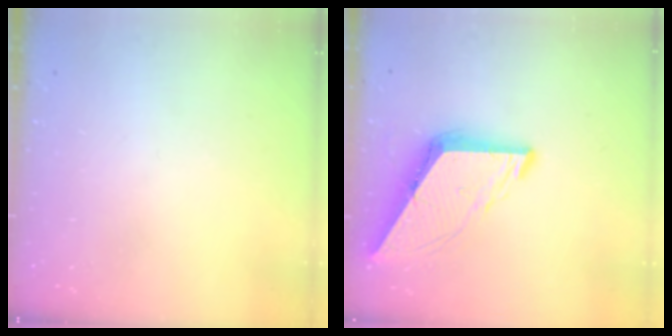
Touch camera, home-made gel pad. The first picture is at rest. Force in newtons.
{"total": 9.5, "press": 9.5, "slide": 1.1}